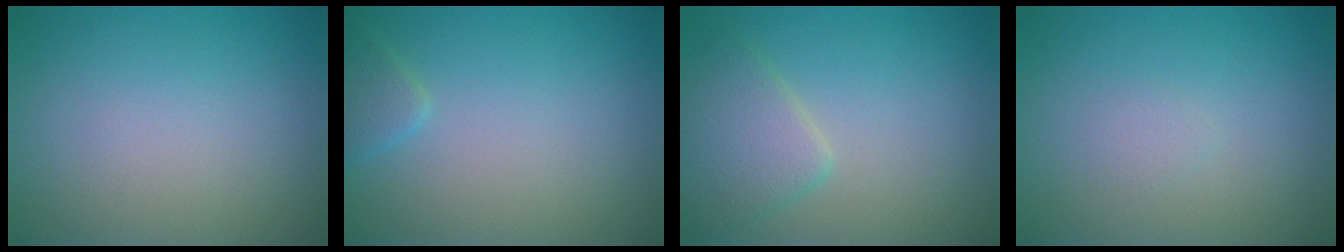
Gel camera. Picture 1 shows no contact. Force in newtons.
{"total": 1.4, "press": 1.4, "slide": 0.1}
{"total": 3.4, "press": 3.4, "slide": 0.2}
{"total": 0.7, "press": 0.7, "slide": 0.0}